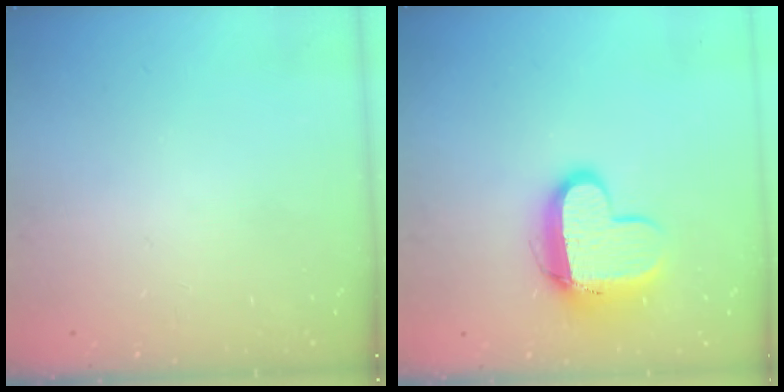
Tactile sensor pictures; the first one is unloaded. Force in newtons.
{"total": 12.1, "press": 12.0, "slide": 0.9}